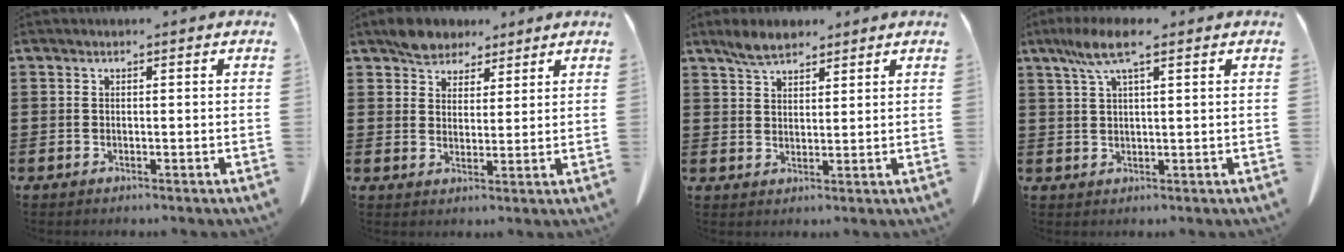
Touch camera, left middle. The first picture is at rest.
{"total": 4.7, "force": [3.9, 2.6, 0.7], "torque": [-0.030, 0.004, 0.076]}
{"total": 4.1, "force": [3.3, 1.6, 1.7], "torque": [-0.042, 0.001, 0.063]}
{"total": 6.6, "force": [3.6, 1.1, 5.3], "torque": [-0.111, 0.003, 0.064]}